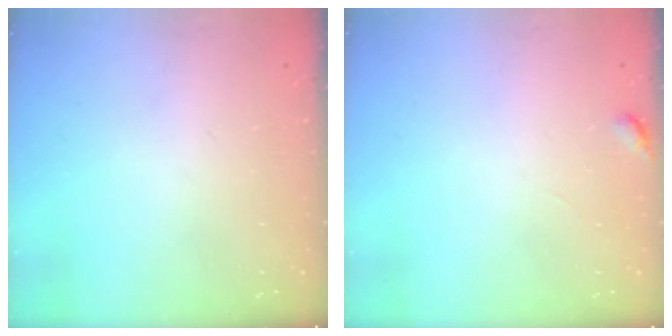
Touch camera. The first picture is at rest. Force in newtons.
{"total": 2.6, "press": 2.5, "slide": 0.3}